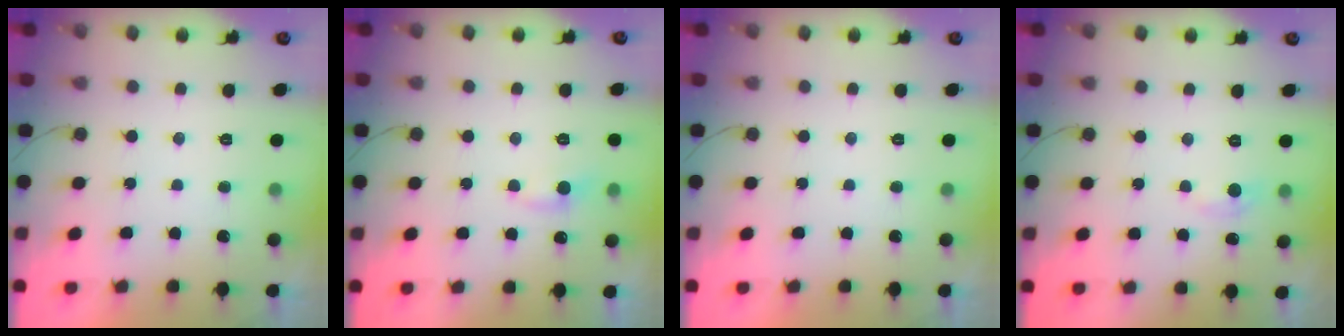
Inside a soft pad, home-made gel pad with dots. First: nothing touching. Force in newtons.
{"total": 4.6, "press": 4.6, "slide": 0.6}
{"total": 0.0}
{"total": 5.0, "press": 5.0, "slide": 0.6}